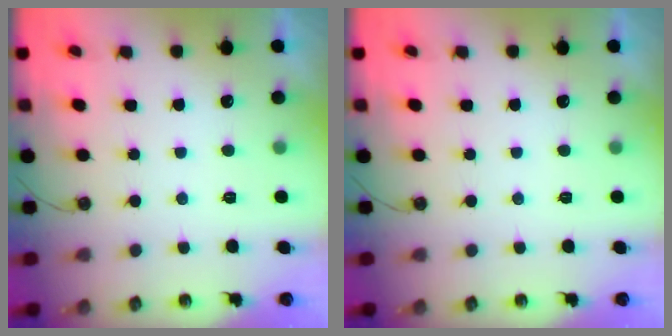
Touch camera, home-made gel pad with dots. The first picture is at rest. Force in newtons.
{"total": 0.0}